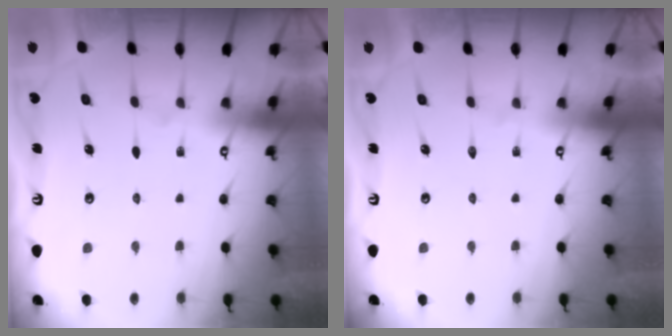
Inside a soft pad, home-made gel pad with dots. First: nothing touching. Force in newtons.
{"total": 0.0}